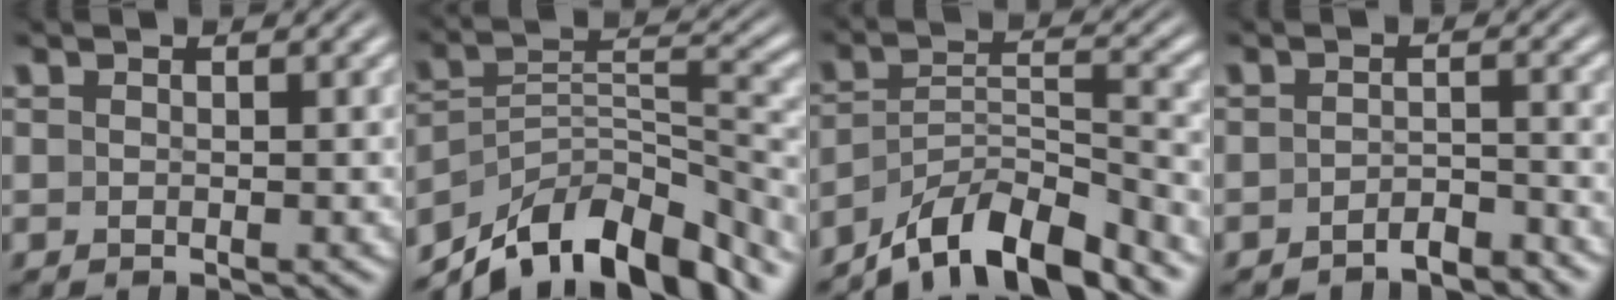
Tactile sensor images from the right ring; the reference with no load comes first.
{"total": 12.2, "force": [-7.6, 6.1, 7.2], "torque": [-0.112, -0.044, -0.101]}
{"total": 8.5, "force": [-6.2, 3.8, 4.5], "torque": [-0.061, -0.022, -0.094]}
{"total": 2.9, "force": [-2.9, 0.2, 0.5], "torque": [-0.001, -0.004, -0.052]}